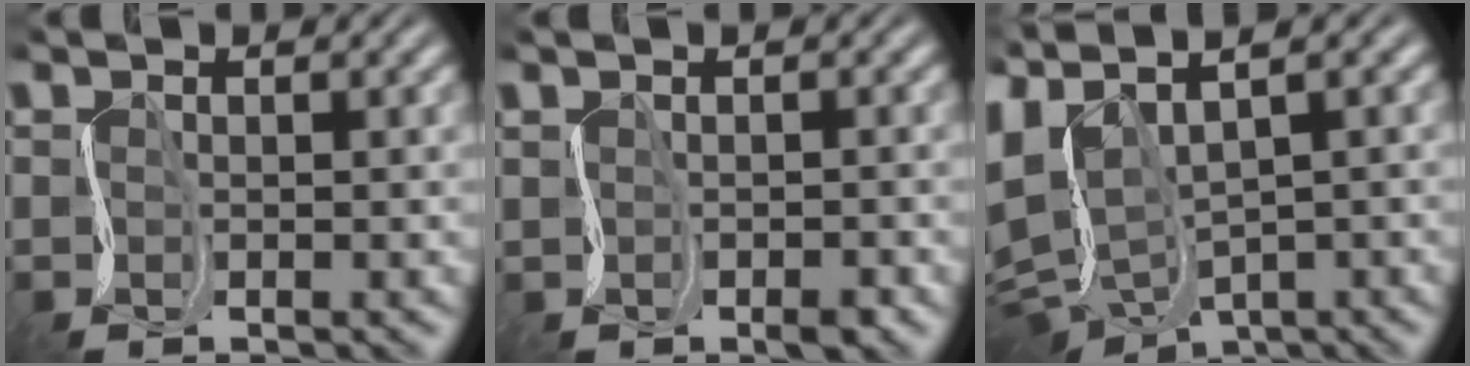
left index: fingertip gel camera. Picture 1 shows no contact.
{"total": 1.7, "force": [-0.6, 0.9, 1.3], "torque": [-0.020, -0.005, -0.006]}
{"total": 9.4, "force": [1.5, 5.0, 7.8], "torque": [-0.193, -0.003, 0.051]}